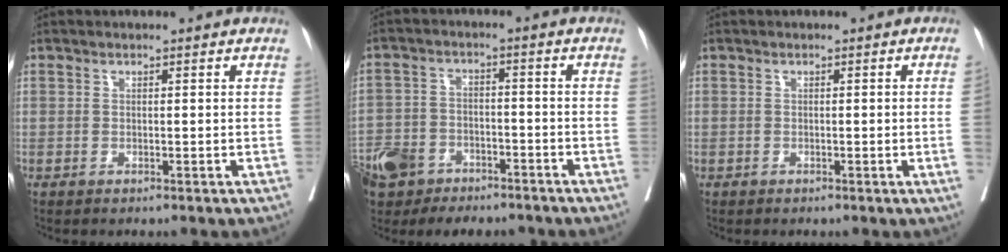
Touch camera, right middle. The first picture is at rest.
{"total": 11.4, "force": [-7.9, 6.8, 4.5], "torque": [-0.107, 0.008, -0.132]}
{"total": 1.4, "force": [-0.2, -0.5, 1.2], "torque": [-0.013, -0.001, -0.003]}